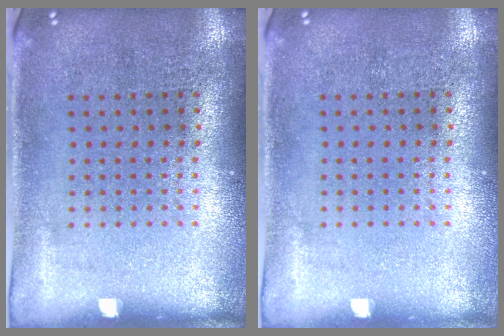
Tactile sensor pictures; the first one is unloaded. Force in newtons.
{"total": 0.0}